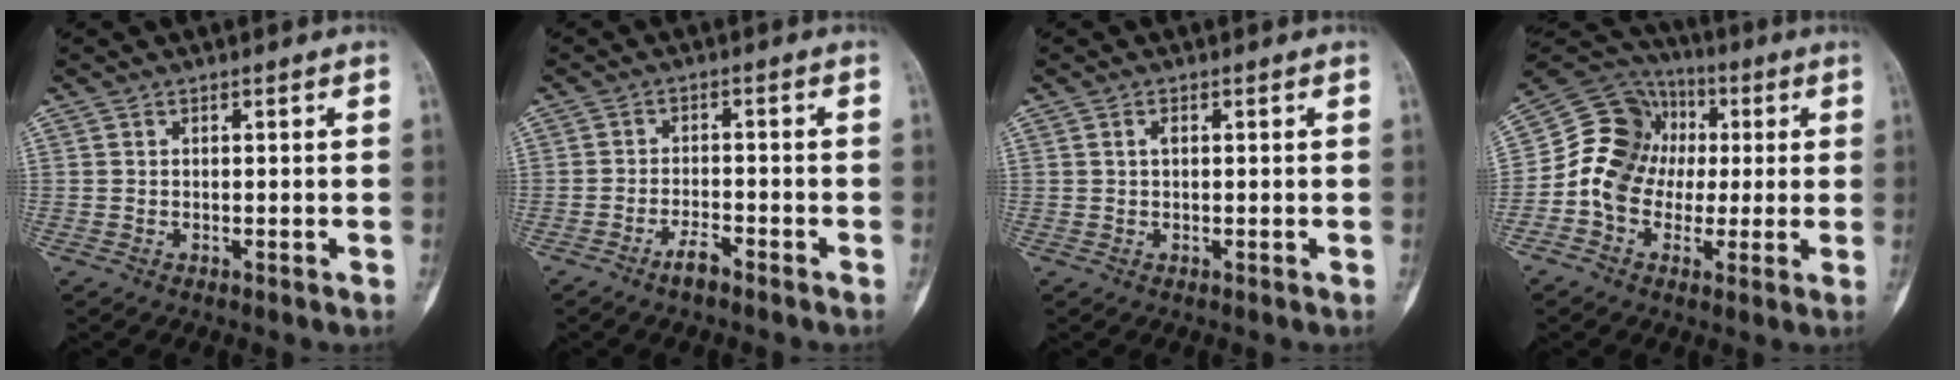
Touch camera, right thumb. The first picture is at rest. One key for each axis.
{"total": 3.0, "fx": -2.3, "fy": 0.8, "fz": 1.8, "tx": -0.038, "ty": 0.012, "tz": -0.044}
{"total": 1.1, "fx": 0.2, "fy": 0.6, "fz": 0.9, "tx": -0.017, "ty": 0.001, "tz": 0.003}
{"total": 13.5, "fx": -0.5, "fy": 11.9, "fz": 6.4, "tx": -0.087, "ty": 0.036, "tz": -0.019}